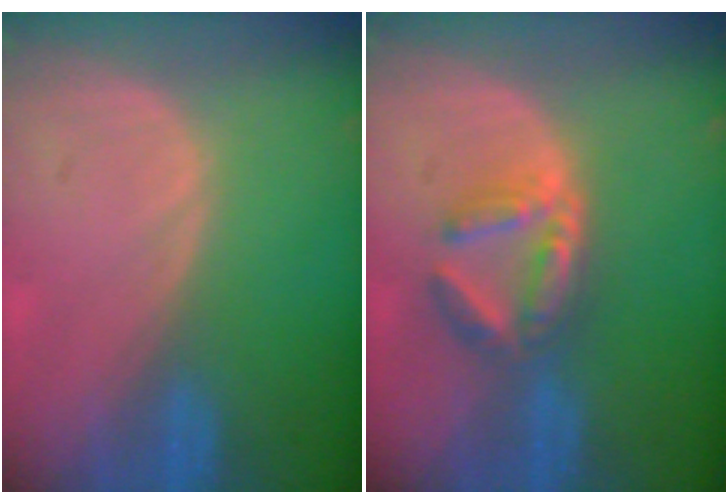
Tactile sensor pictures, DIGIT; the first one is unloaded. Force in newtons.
{"total": 5.7, "press": 5.5, "slide": 1.4}